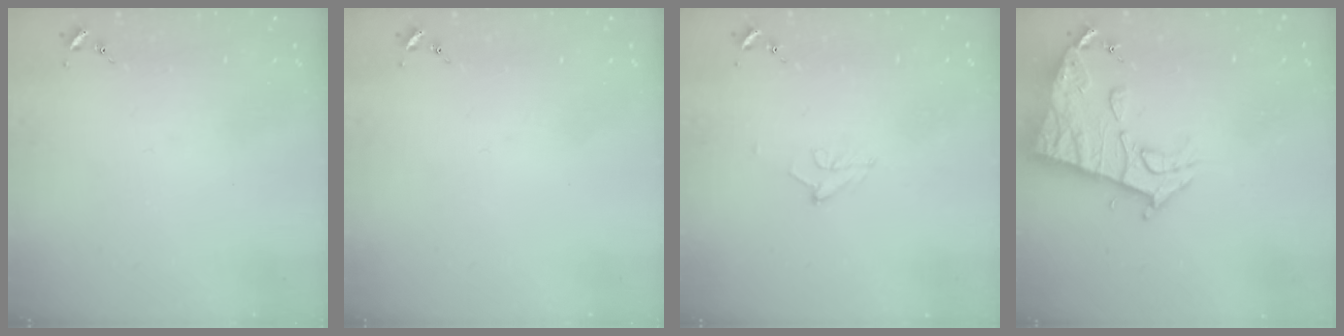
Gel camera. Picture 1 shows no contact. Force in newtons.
{"total": 0.0}
{"total": 7.2, "press": 7.1, "slide": 1.3}
{"total": 12.4, "press": 12.4, "slide": 1.2}